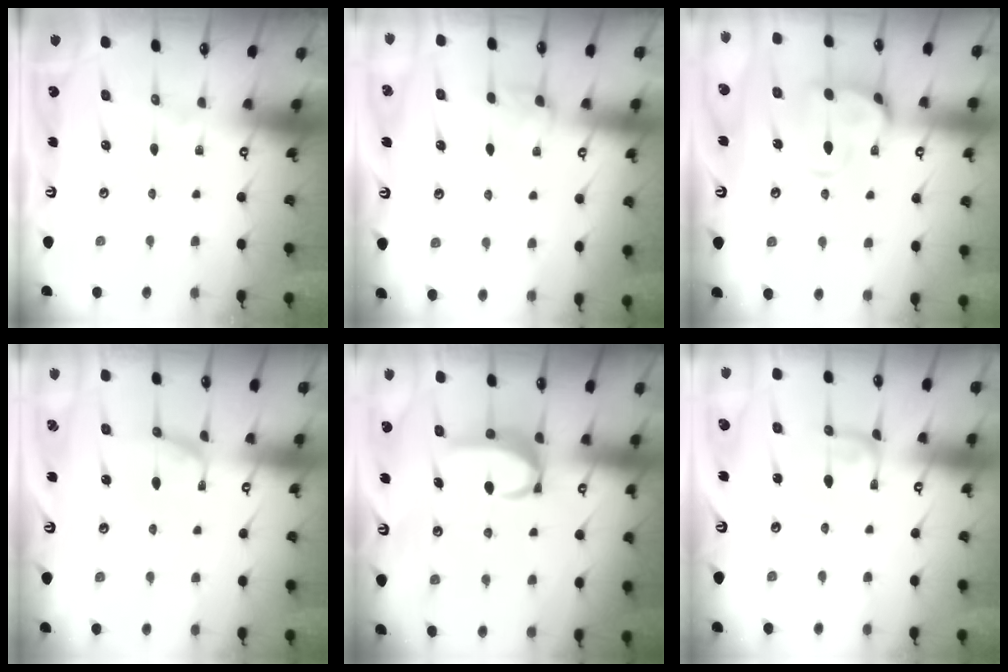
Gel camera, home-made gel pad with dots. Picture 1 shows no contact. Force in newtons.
{"total": 2.1, "press": 2.0, "slide": 0.6}
{"total": 4.5, "press": 4.4, "slide": 0.7}
{"total": 1.5, "press": 1.3, "slide": 0.5}
{"total": 5.4, "press": 5.3, "slide": 0.7}
{"total": 2.1, "press": 2.1, "slide": 0.1}